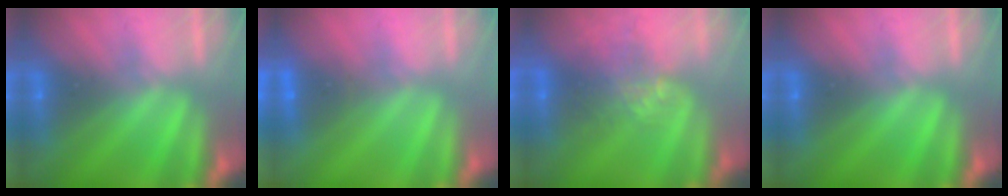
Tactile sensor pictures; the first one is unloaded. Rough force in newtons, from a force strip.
{"total": 1.7}
{"total": 7.6}
{"total": 0.0}